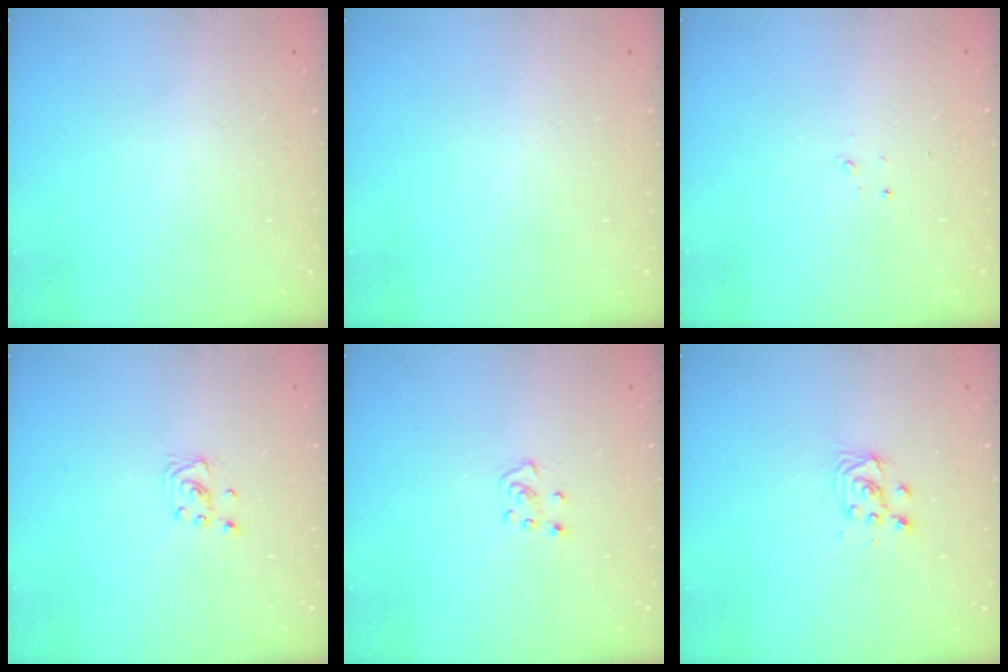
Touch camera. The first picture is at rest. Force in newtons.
{"total": 0.0}
{"total": 1.5, "press": 1.5, "slide": 0.2}
{"total": 2.1, "press": 2.1, "slide": 0.2}
{"total": 3.7, "press": 3.6, "slide": 0.4}
{"total": 3.7, "press": 3.7, "slide": 0.3}